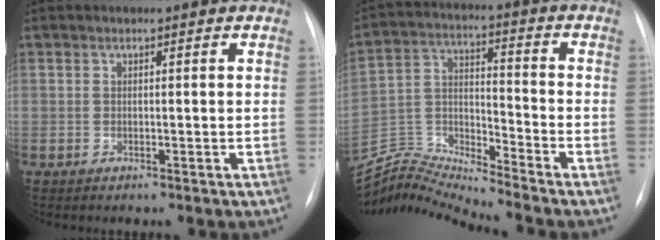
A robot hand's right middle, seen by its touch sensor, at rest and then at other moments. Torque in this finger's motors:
{"motor_torque": [-0.25, 0.06, -0.24, -0.07]}